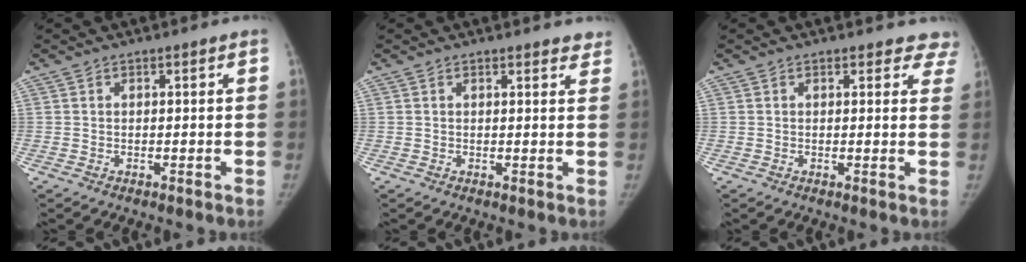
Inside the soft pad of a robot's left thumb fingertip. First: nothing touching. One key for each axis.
{"total": 3.3, "fx": 3.0, "fy": 1.0, "fz": 1.1, "tx": 0.007, "ty": -0.010, "tz": 0.025}
{"total": 5.8, "fx": 5.0, "fy": 2.5, "fz": 1.2, "tx": 0.034, "ty": -0.015, "tz": 0.034}